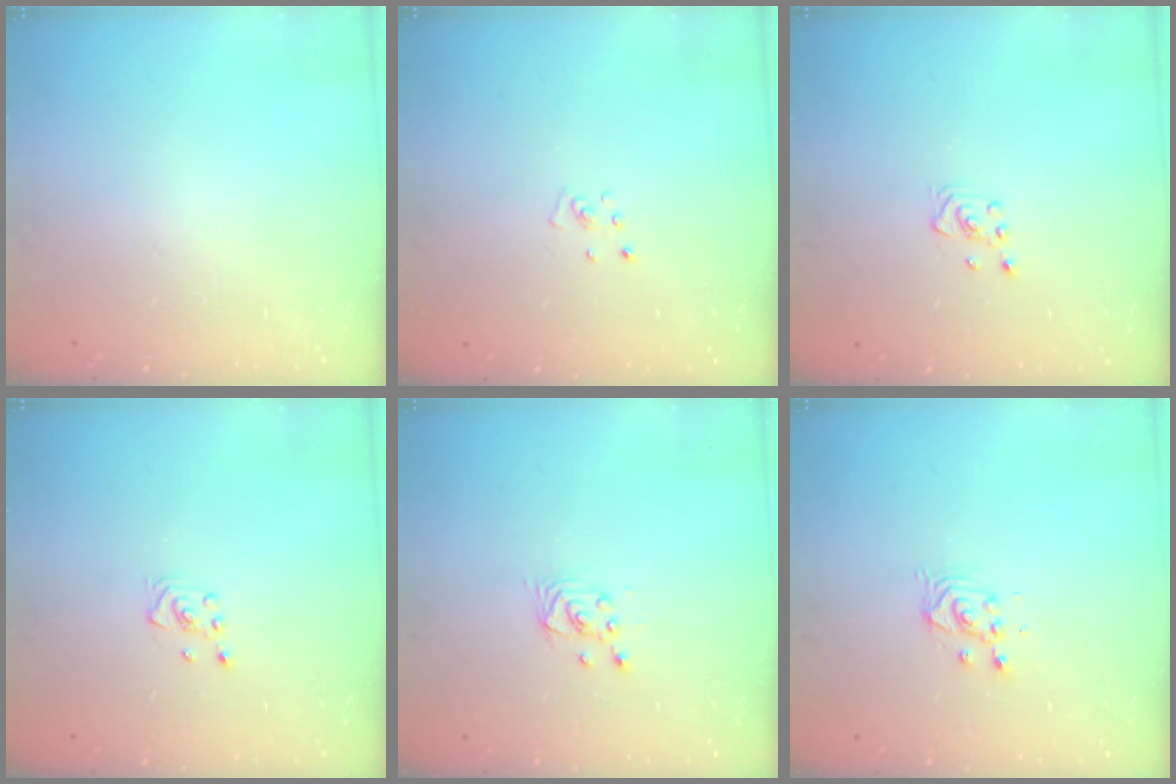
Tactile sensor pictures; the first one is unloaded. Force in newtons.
{"total": 2.2, "press": 2.2, "slide": 0.2}
{"total": 2.8, "press": 2.6, "slide": 1.0}
{"total": 2.8, "press": 2.6, "slide": 1.0}
{"total": 2.2, "press": 2.2, "slide": 0.2}
{"total": 2.8, "press": 2.8, "slide": 0.1}